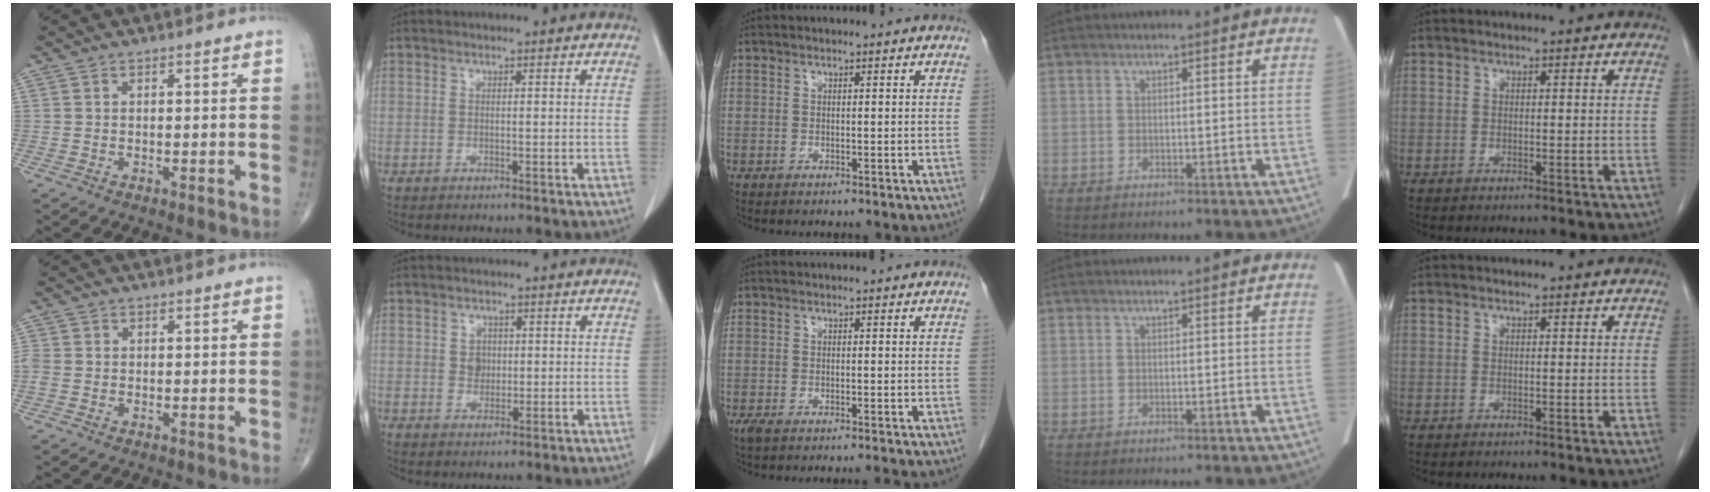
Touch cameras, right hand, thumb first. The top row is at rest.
{"thumb": {"total": 1.8, "force": [-0.2, 1.5, 1.1], "torque": [-0.033, 0.003, -0.004]}, "index": {"total": 2.3, "force": [0.3, 2.0, 1.2], "torque": [-0.017, 0.002, 0.007]}, "middle": {"total": 3.0, "force": [-2.6, -0.1, 1.4], "torque": [-0.021, -0.007, -0.043]}}